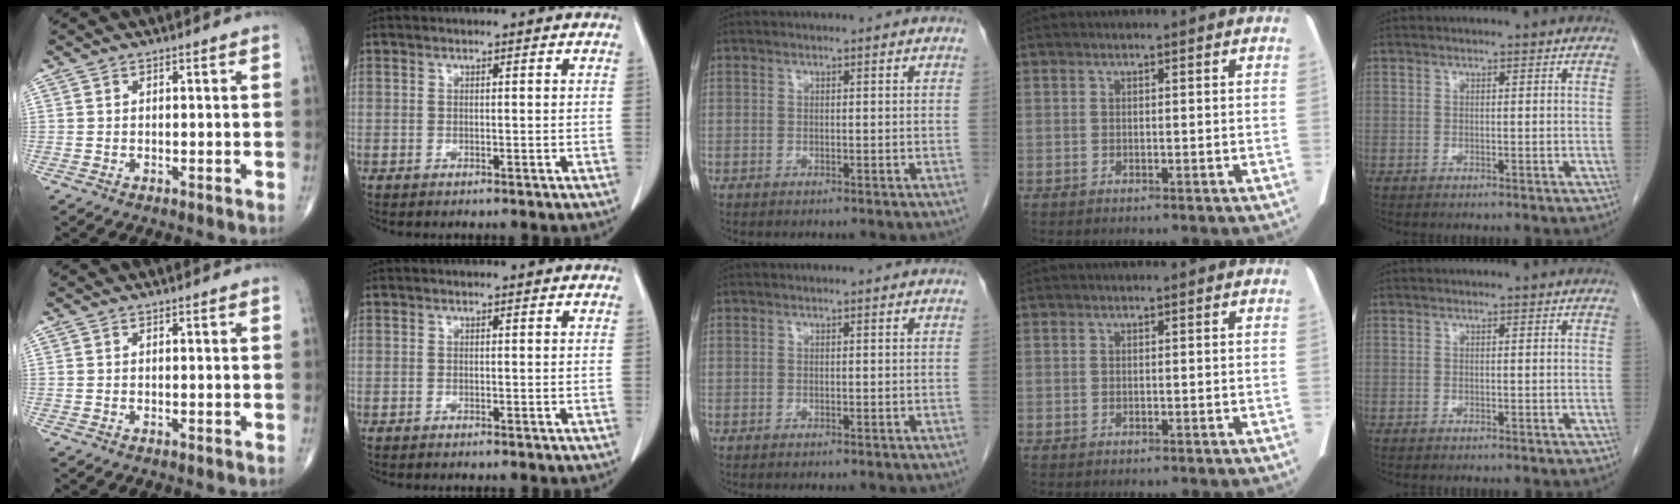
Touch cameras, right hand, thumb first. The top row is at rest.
{}